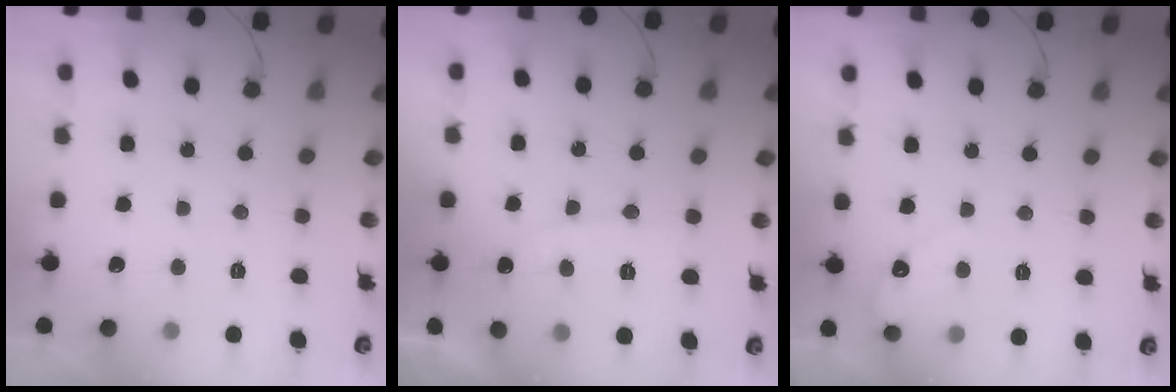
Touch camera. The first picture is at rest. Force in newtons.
{"total": 5.5, "press": 5.5, "slide": 0.2}
{"total": 2.2, "press": 2.2, "slide": 0.1}